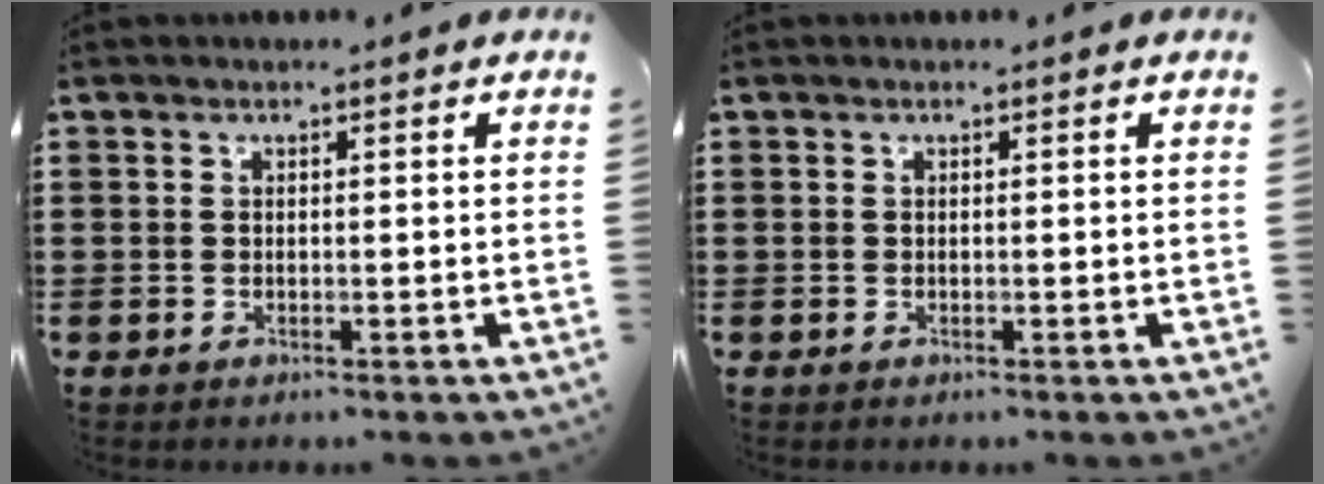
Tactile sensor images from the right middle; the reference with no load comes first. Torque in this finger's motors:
{"motor_torque": [0.00, 0.00, 0.00, 0.00]}